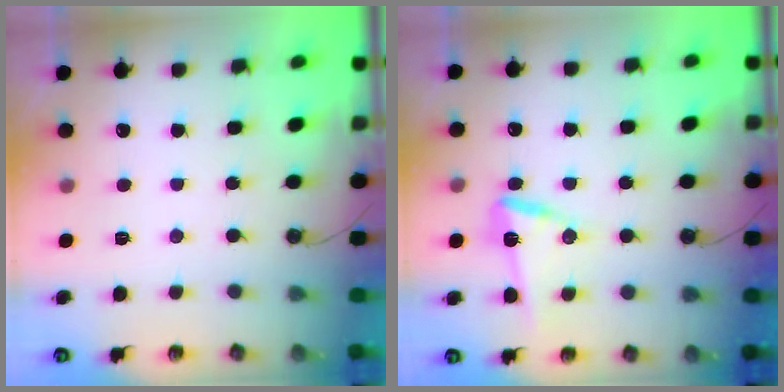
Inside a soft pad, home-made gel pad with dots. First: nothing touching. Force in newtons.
{"total": 11.7, "press": 11.6, "slide": 1.3}